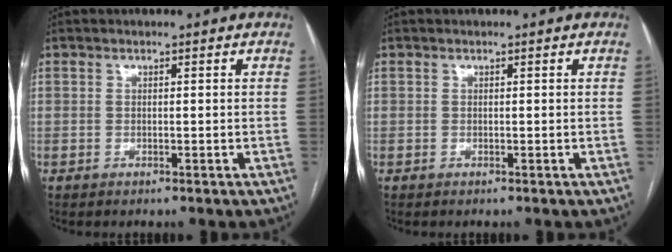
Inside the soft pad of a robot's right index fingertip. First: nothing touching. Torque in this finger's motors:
{"motor_torque": [0.00, 0.00, 0.00, 0.00]}